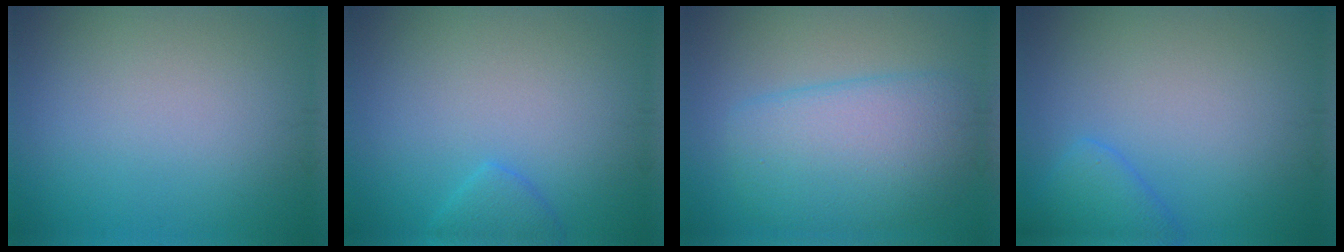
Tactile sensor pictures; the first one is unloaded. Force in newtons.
{"total": 1.7, "press": 1.7, "slide": 0.2}
{"total": 6.5, "press": 6.5, "slide": 0.2}
{"total": 2.5, "press": 2.5, "slide": 0.2}